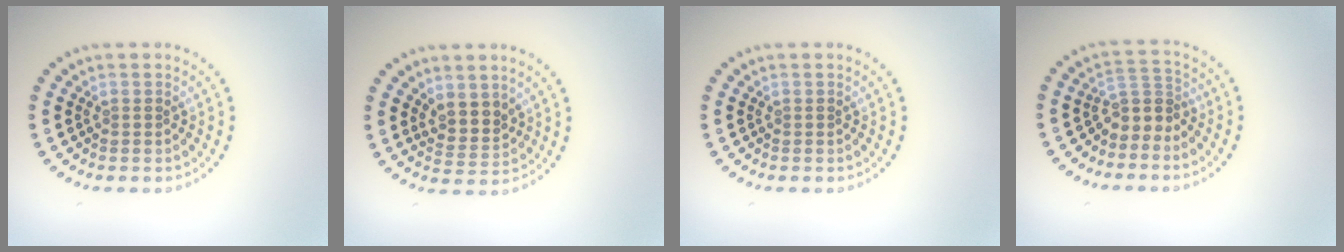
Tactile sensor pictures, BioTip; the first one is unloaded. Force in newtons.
{"total": 2.4, "press": 1.9, "slide": 1.4}
{"total": 0.0}
{"total": 2.5, "press": 1.7, "slide": 1.9}